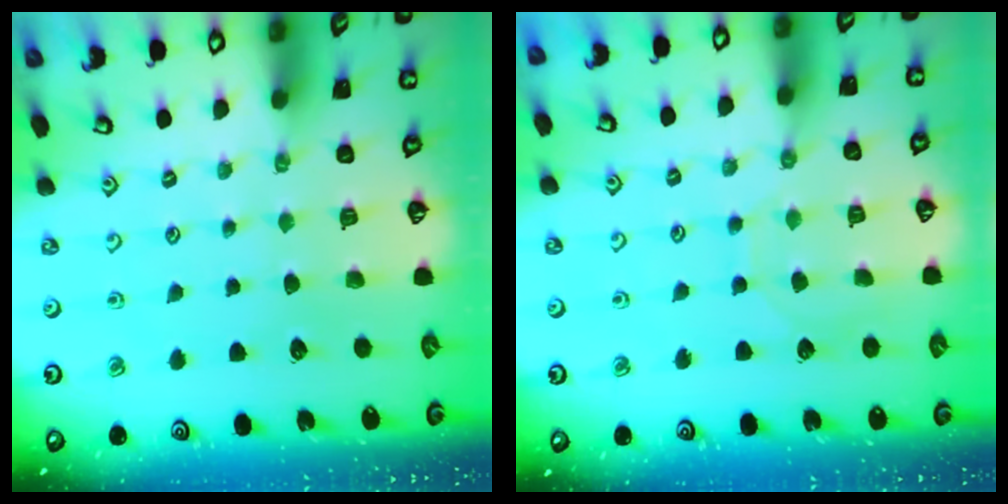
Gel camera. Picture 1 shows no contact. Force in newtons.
{"total": 5.5, "press": 5.5, "slide": 0.3}